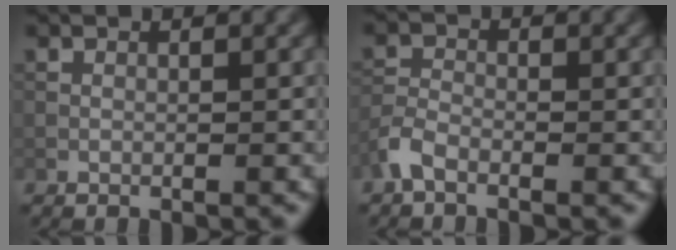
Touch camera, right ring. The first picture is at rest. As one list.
[{"total": 2.2, "force": [-1.6, 1.0, 1.2], "torque": [-0.029, 0.003, -0.042]}]